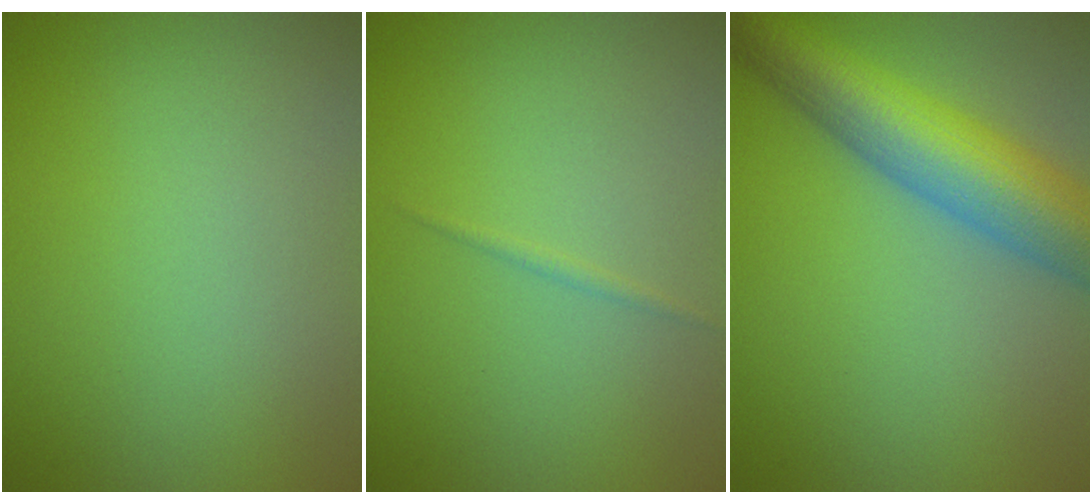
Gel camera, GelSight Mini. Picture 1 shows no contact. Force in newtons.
{"total": 0.5, "press": 0.5, "slide": 0.0}
{"total": 9.0, "press": 9.0, "slide": 0.3}